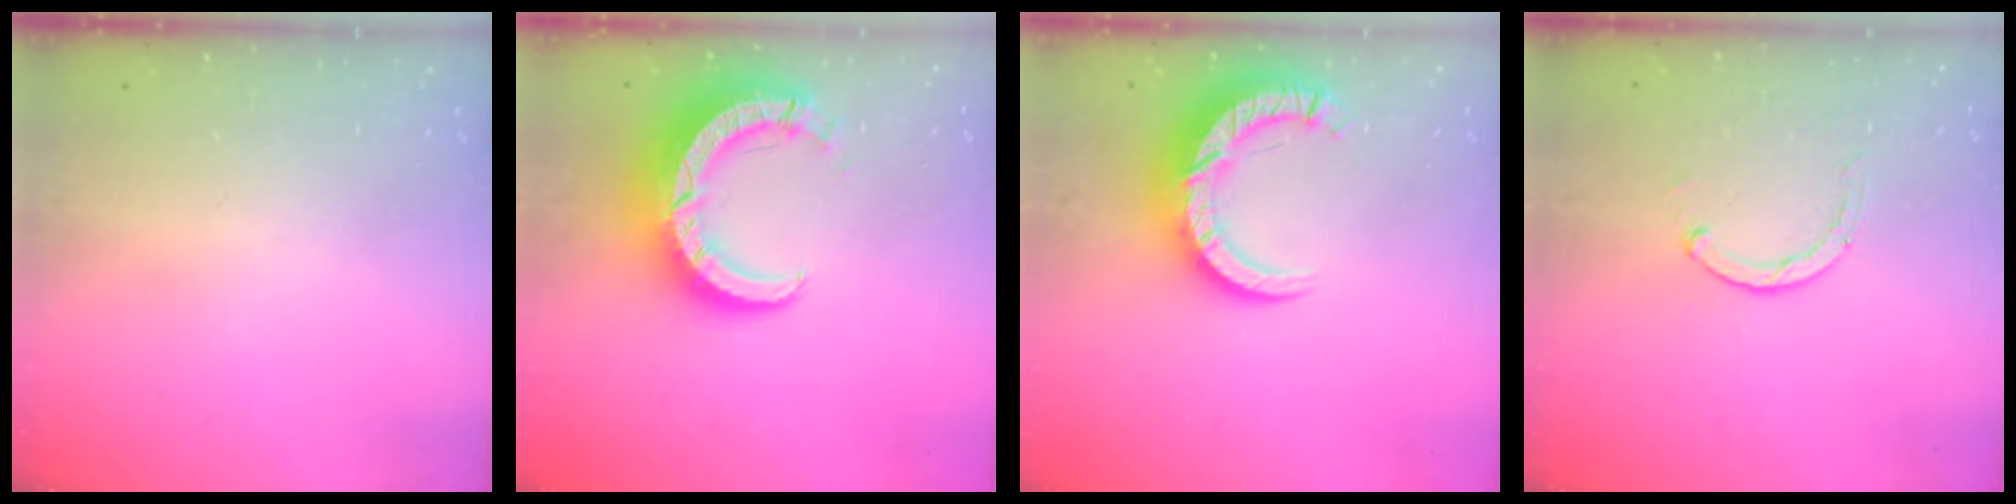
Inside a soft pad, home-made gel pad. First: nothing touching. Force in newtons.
{"total": 11.5, "press": 11.5, "slide": 1.1}
{"total": 12.6, "press": 12.5, "slide": 1.3}
{"total": 2.8, "press": 2.8, "slide": 0.5}